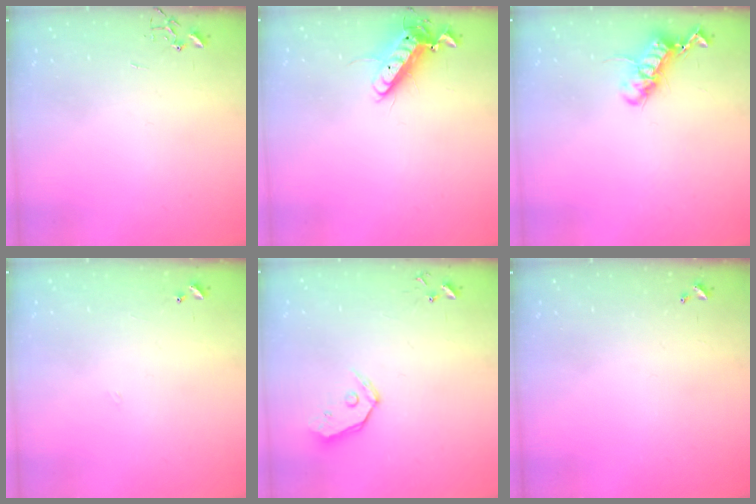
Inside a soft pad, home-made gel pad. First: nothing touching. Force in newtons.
{"total": 12.2, "press": 12.0, "slide": 2.3}
{"total": 12.5, "press": 12.5, "slide": 0.4}
{"total": 3.8, "press": 3.8, "slide": 0.5}
{"total": 7.7, "press": 7.6, "slide": 0.9}
{"total": 0.0}